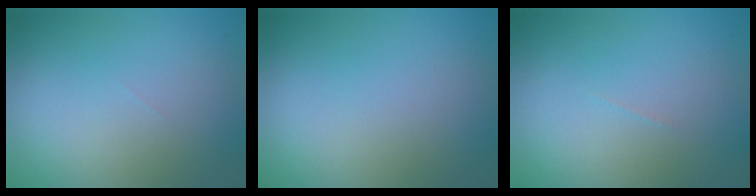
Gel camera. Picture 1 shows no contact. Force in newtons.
{"total": 0.0}
{"total": 0.0}